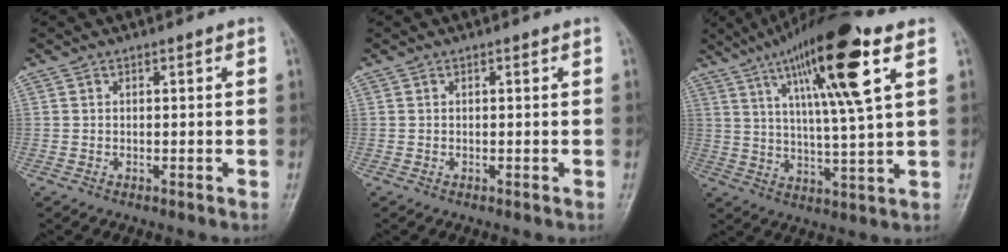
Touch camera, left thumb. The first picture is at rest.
{"total": 0.0}
{"total": 18.5, "force": [8.5, 2.6, 16.2], "torque": [-0.265, -0.019, 0.140]}